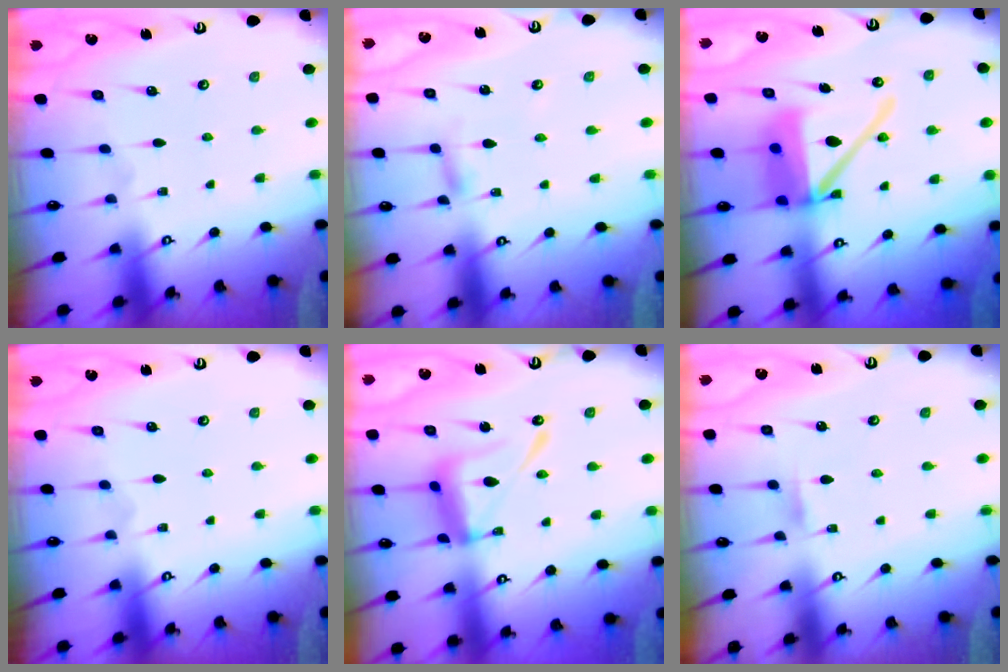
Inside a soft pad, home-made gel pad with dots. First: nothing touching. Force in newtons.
{"total": 2.8, "press": 2.8, "slide": 0.2}
{"total": 16.6, "press": 16.5, "slide": 2.1}
{"total": 0.0}
{"total": 14.3, "press": 14.2, "slide": 1.4}
{"total": 1.3, "press": 1.3, "slide": 0.1}